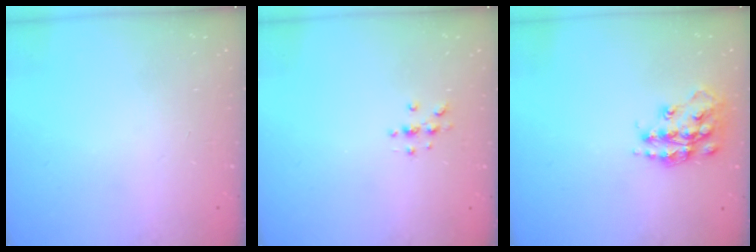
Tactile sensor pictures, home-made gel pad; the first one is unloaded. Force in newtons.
{"total": 3.0, "press": 3.0, "slide": 0.4}
{"total": 14.7, "press": 14.7, "slide": 0.9}